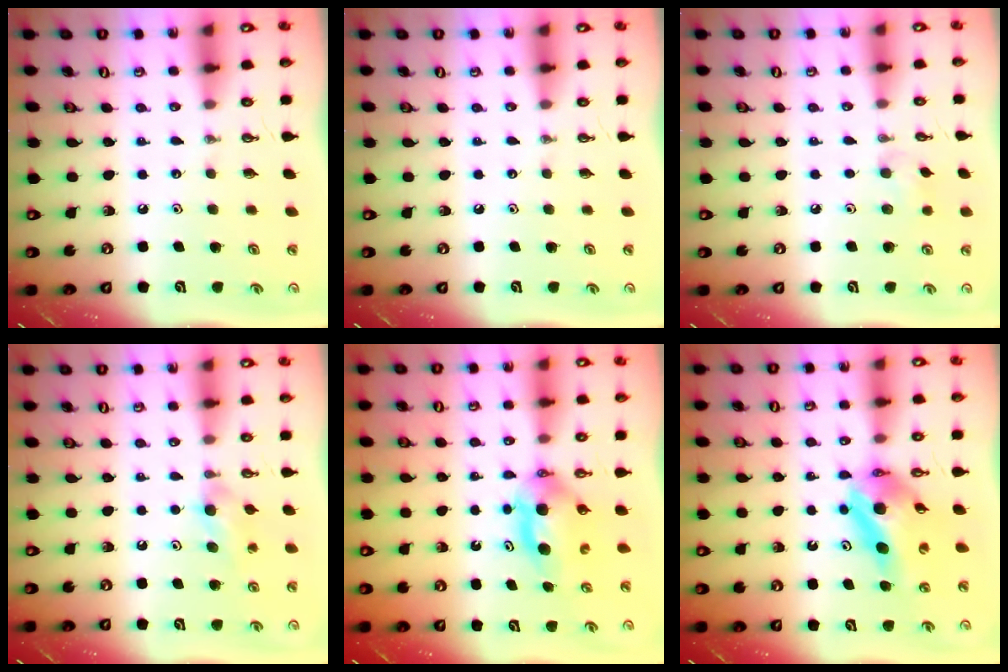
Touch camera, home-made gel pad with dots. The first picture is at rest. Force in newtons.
{"total": 0.0}
{"total": 6.7, "press": 6.7, "slide": 0.9}
{"total": 6.8, "press": 6.7, "slide": 1.4}
{"total": 7.0, "press": 6.1, "slide": 3.4}
{"total": 10.7, "press": 10.7, "slide": 1.1}